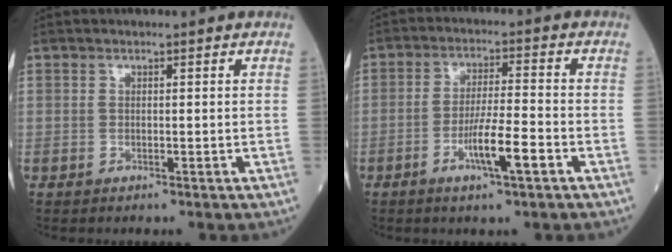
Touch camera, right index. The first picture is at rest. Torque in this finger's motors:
{"motor_torque": [1.32, -0.53, 0.60, 0.16]}